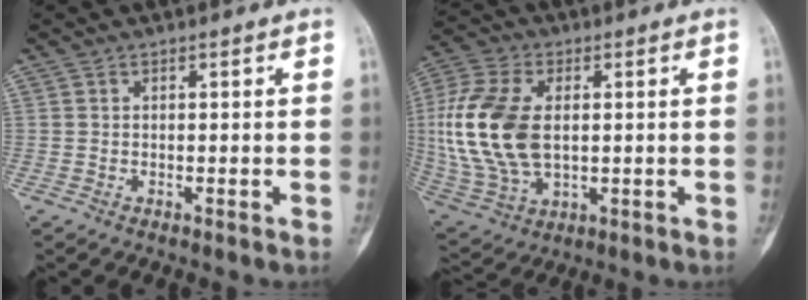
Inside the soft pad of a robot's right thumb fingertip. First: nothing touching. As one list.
[{"total": 18.6, "force": [1.4, 11.2, 14.8], "torque": [-0.331, -0.003, 0.034]}]